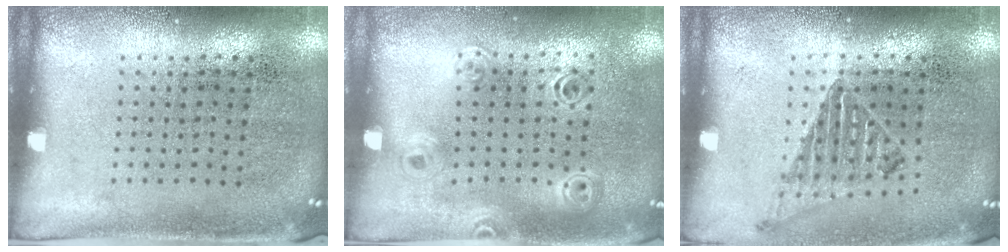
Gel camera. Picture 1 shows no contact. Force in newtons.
{"total": 1.1, "press": 1.1, "slide": 0.2}
{"total": 1.0, "press": 1.0, "slide": 0.1}